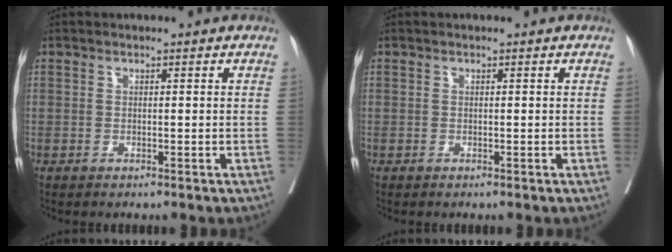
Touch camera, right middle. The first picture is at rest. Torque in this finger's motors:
{"motor_torque": [0.36, -0.25, 0.02, -0.01]}